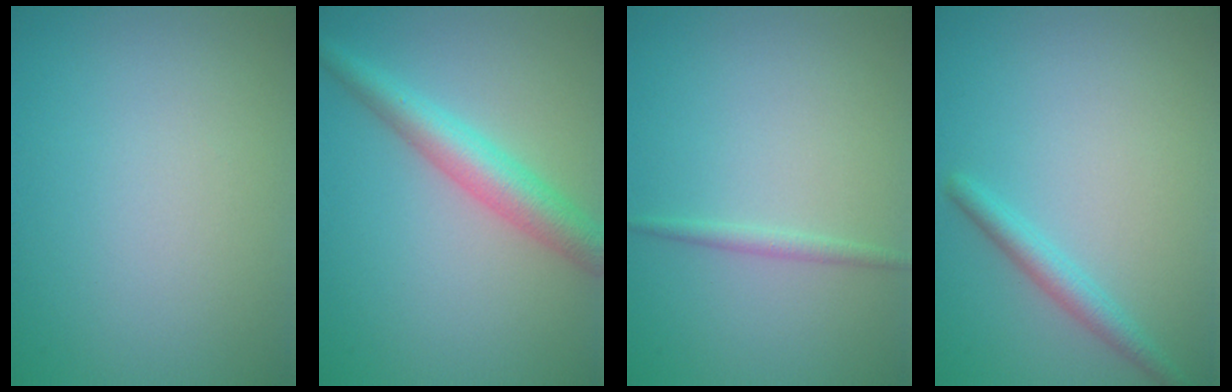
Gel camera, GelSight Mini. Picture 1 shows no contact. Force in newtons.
{"total": 4.6, "press": 4.6, "slide": 0.1}
{"total": 1.0, "press": 1.0, "slide": 0.0}
{"total": 2.1, "press": 2.1, "slide": 0.2}